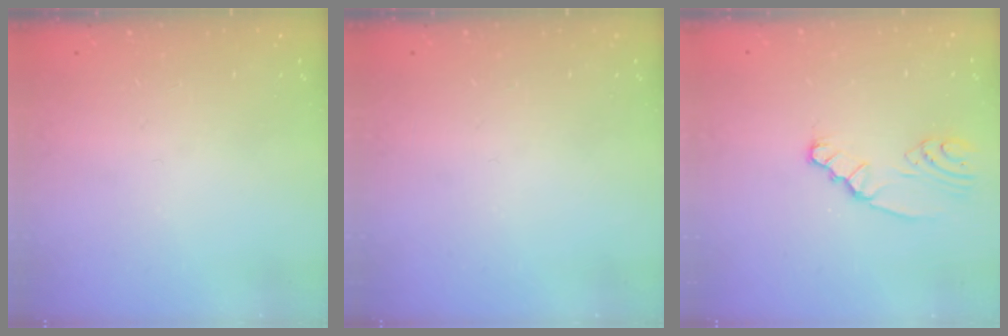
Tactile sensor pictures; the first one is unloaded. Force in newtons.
{"total": 0.0}
{"total": 2.2, "press": 2.2, "slide": 0.1}